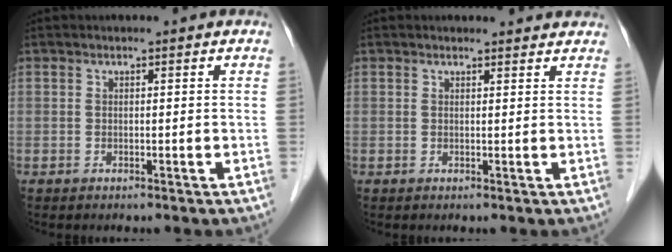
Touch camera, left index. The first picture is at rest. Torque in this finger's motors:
{"motor_torque": [0.34, -0.36, -0.06, -0.02]}